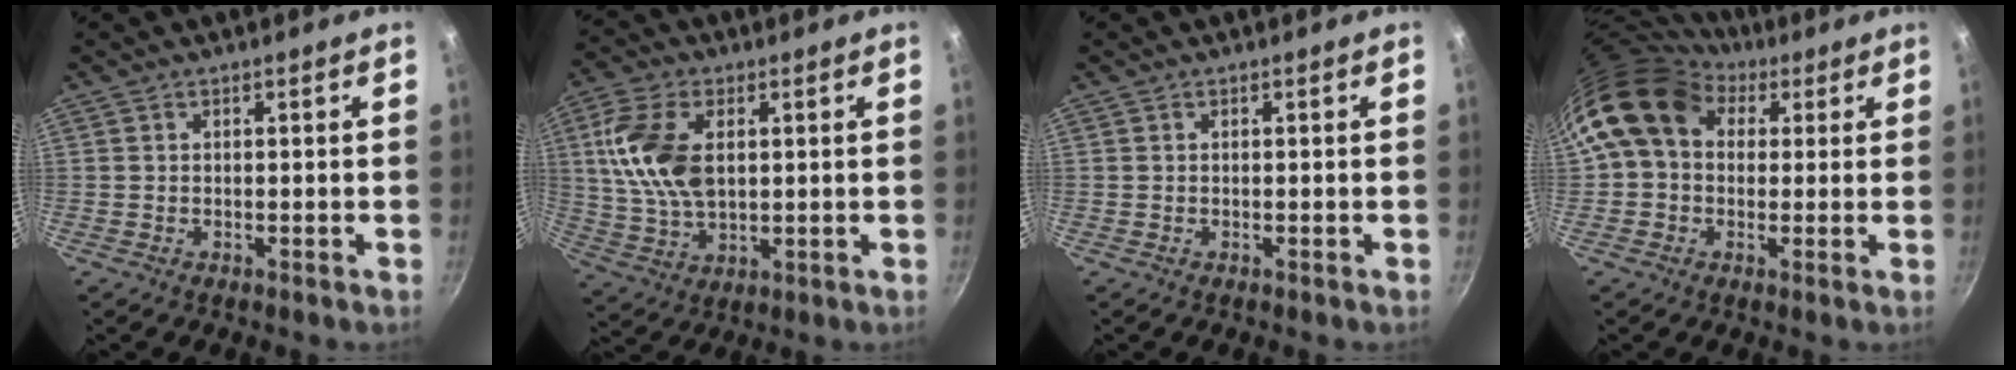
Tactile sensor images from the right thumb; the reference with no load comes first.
{"total": 13.2, "force": [2.6, 7.9, 10.3], "torque": [-0.190, -0.006, 0.051]}
{"total": 0.0}
{"total": 12.9, "force": [4.5, 9.9, 7.1], "torque": [-0.101, 0.013, 0.060]}